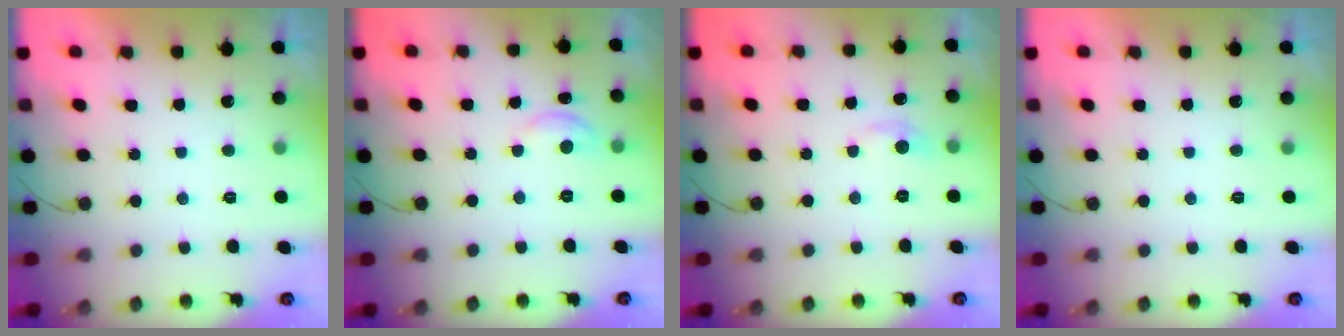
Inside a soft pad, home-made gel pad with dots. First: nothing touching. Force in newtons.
{"total": 4.5, "press": 4.5, "slide": 0.5}
{"total": 4.2, "press": 4.2, "slide": 0.6}
{"total": 0.0}